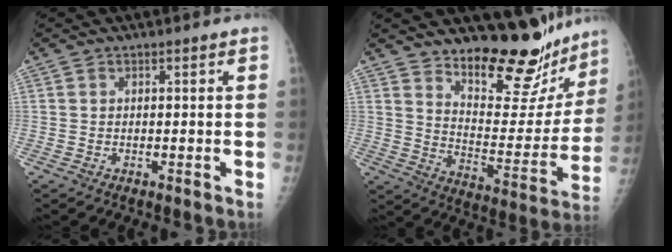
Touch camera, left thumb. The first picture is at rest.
{"total": 19.6, "force": [17.1, 6.0, 7.6], "torque": [-0.052, -0.144, 0.243]}